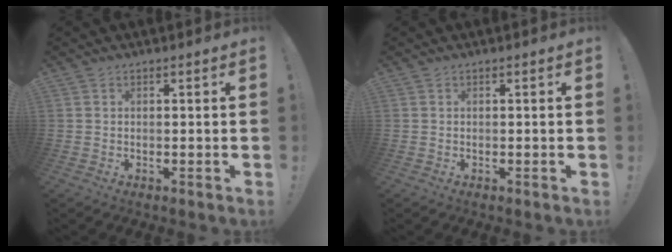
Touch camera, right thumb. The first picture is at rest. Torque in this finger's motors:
{"motor_torque": [0.00, 0.00, 0.00, 0.00, 0.00]}